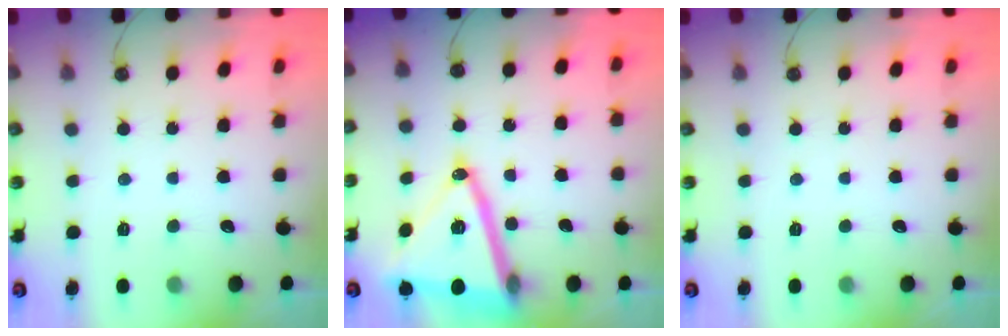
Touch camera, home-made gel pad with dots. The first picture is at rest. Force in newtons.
{"total": 21.4, "press": 21.0, "slide": 3.7}
{"total": 0.0}